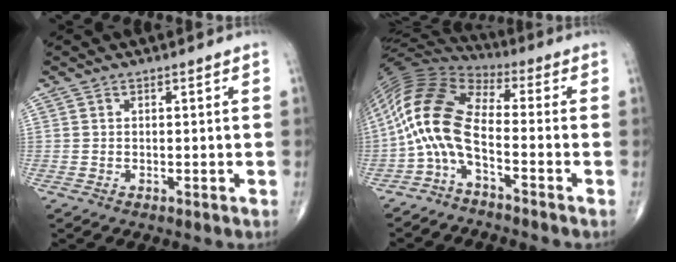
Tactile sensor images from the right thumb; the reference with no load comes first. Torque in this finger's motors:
{"motor_torque": [0.12, 1.01, 1.67, -0.32, 0.25]}